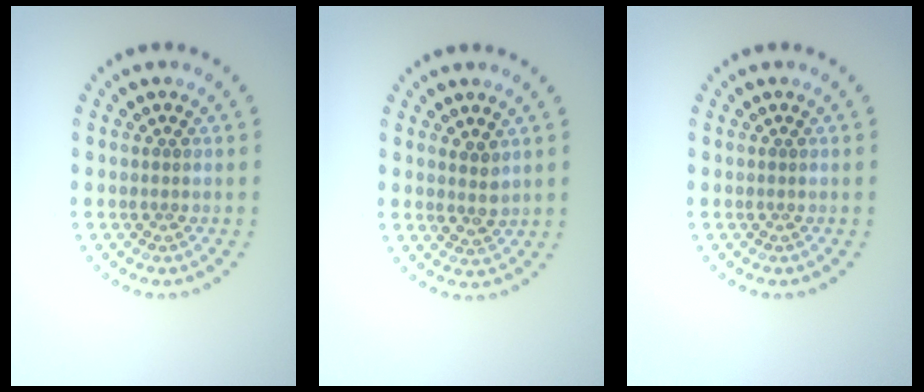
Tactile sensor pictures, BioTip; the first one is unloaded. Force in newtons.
{"total": 1.7, "press": 1.5, "slide": 0.8}
{"total": 0.0}